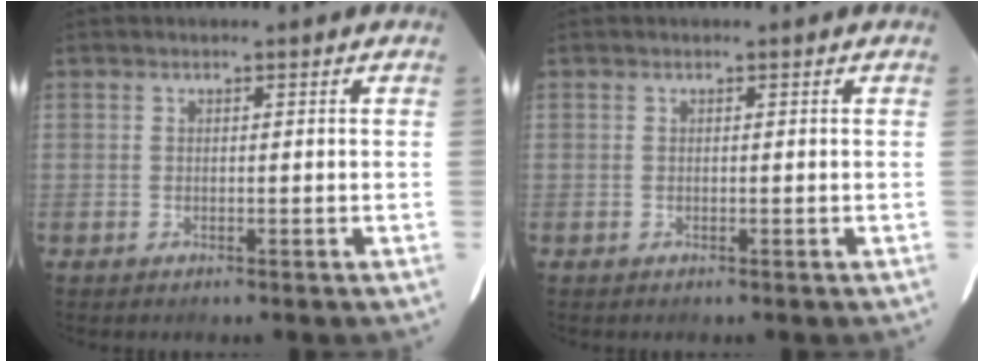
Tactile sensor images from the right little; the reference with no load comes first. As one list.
[{"total": 0.0}]